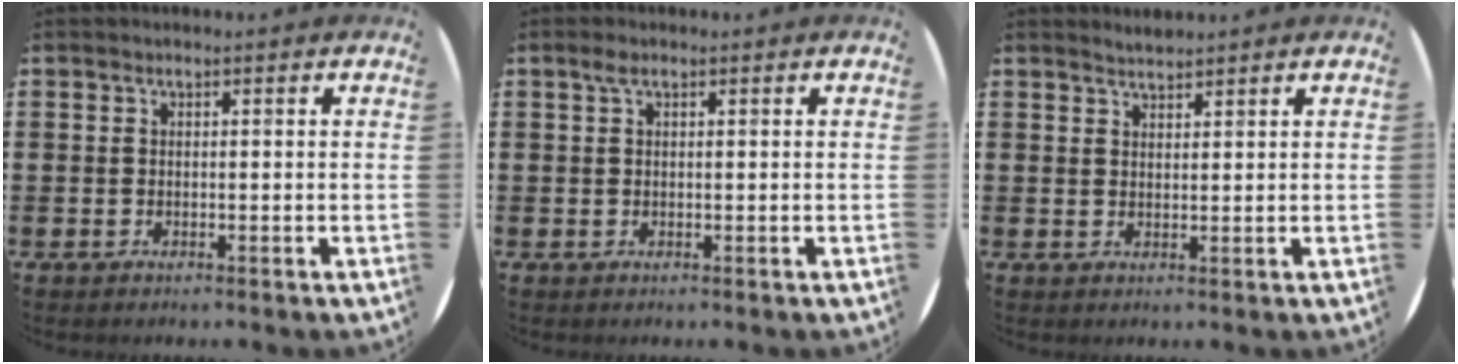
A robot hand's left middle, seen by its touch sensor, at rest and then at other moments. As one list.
[{"total": 1.1, "force": [0.5, 0.4, 0.9], "torque": [-0.018, 0.006, 0.008]}, {"total": 1.6, "force": [1.6, 0.1, -0.2], "torque": [0.001, 0.002, 0.032]}]